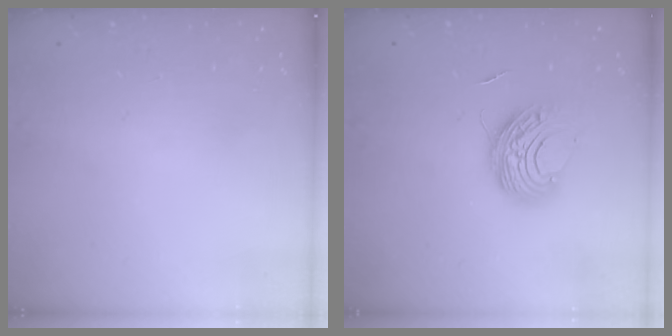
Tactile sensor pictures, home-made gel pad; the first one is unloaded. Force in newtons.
{"total": 9.1, "press": 9.1, "slide": 0.5}